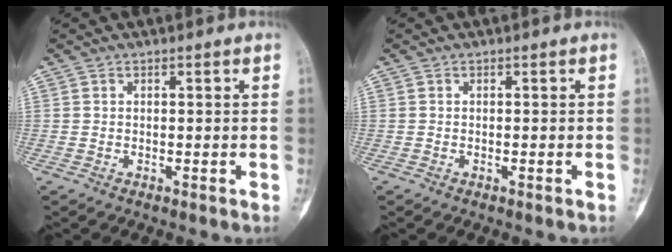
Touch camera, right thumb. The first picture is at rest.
{"total": 0.0}